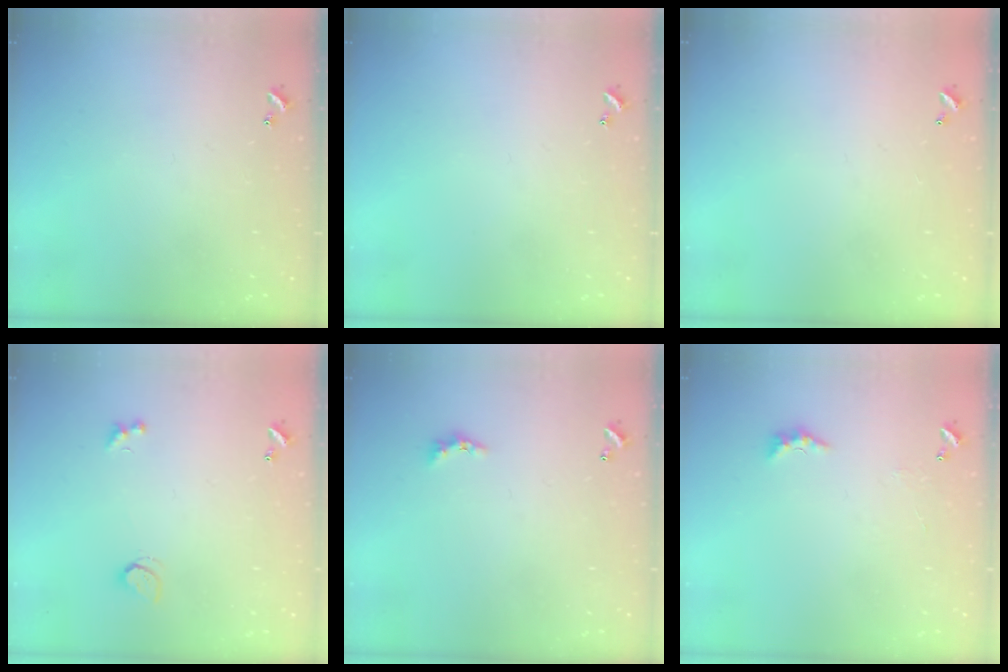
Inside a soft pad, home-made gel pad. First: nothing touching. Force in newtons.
{"total": 0.0}
{"total": 2.8, "press": 2.8, "slide": 0.1}
{"total": 1.3, "press": 1.2, "slide": 0.5}
{"total": 2.5, "press": 2.5, "slide": 0.6}
{"total": 2.4, "press": 2.3, "slide": 0.6}